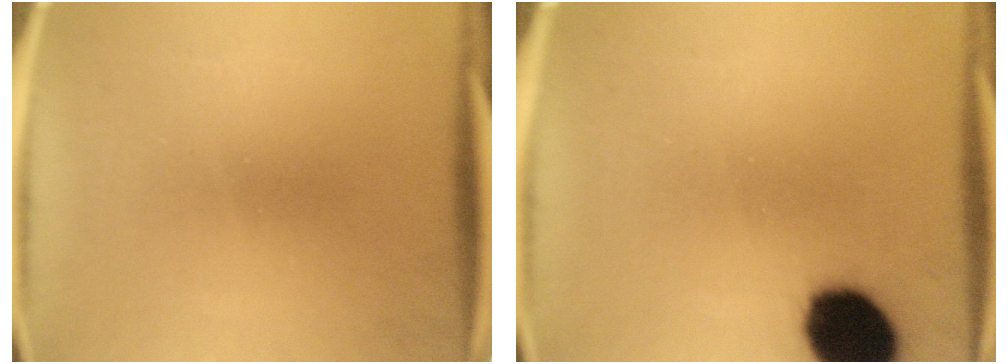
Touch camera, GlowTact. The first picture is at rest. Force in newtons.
{"total": 15.1}